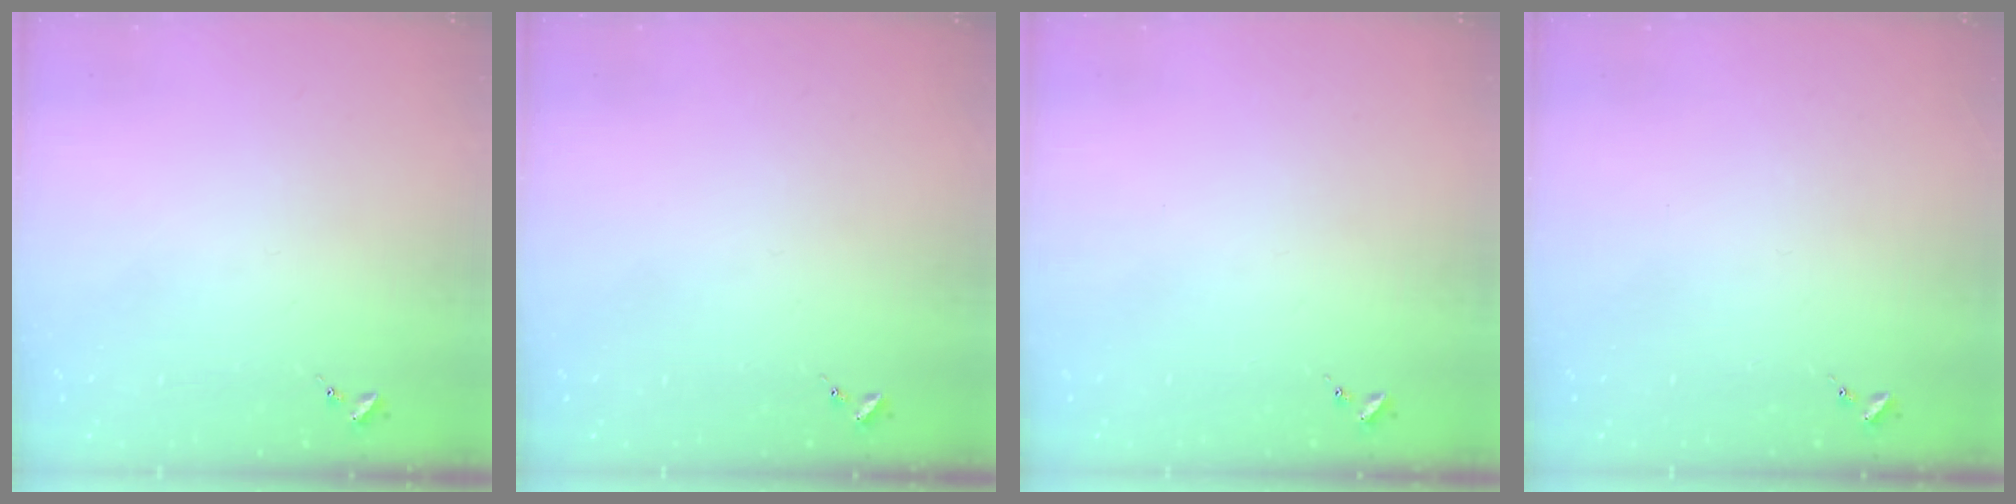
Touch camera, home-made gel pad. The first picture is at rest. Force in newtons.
{"total": 0.0}
{"total": 0.0}
{"total": 0.0}